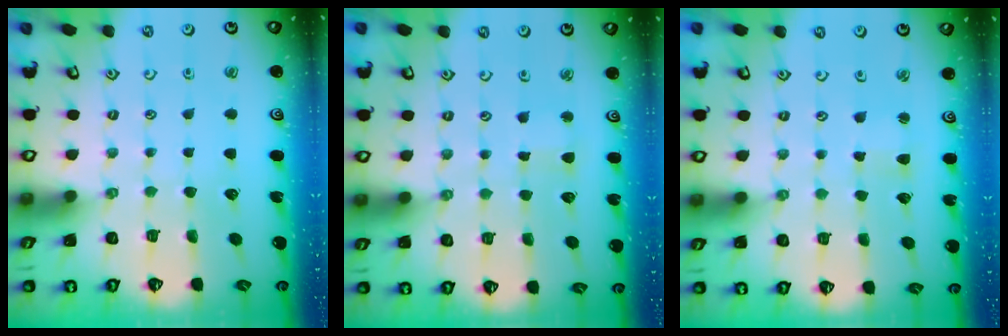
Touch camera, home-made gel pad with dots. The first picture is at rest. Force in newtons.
{"total": 2.6, "press": 2.6, "slide": 0.3}
{"total": 2.8, "press": 2.8, "slide": 0.3}